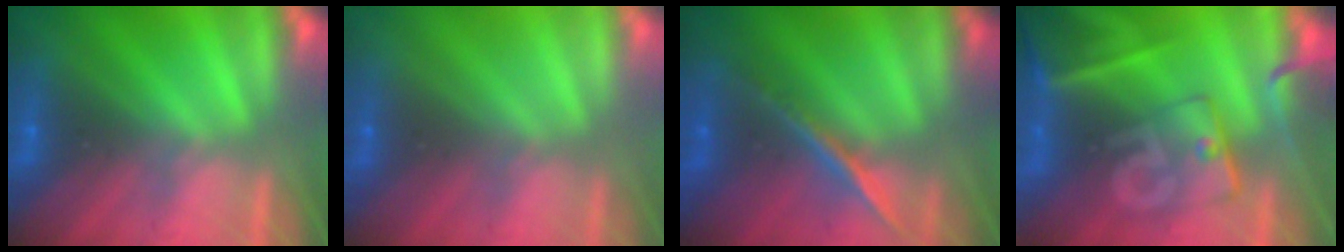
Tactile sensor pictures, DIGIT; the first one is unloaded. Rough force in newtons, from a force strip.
{"total": 2.9}
{"total": 1.9}
{"total": 8.8}